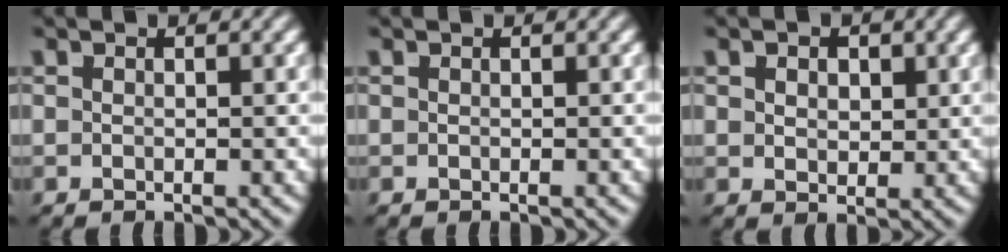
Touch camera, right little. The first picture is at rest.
{"total": 0.0}
{"total": 1.6, "force": [0.7, 0.9, 1.1], "torque": [-0.010, -0.014, 0.027]}